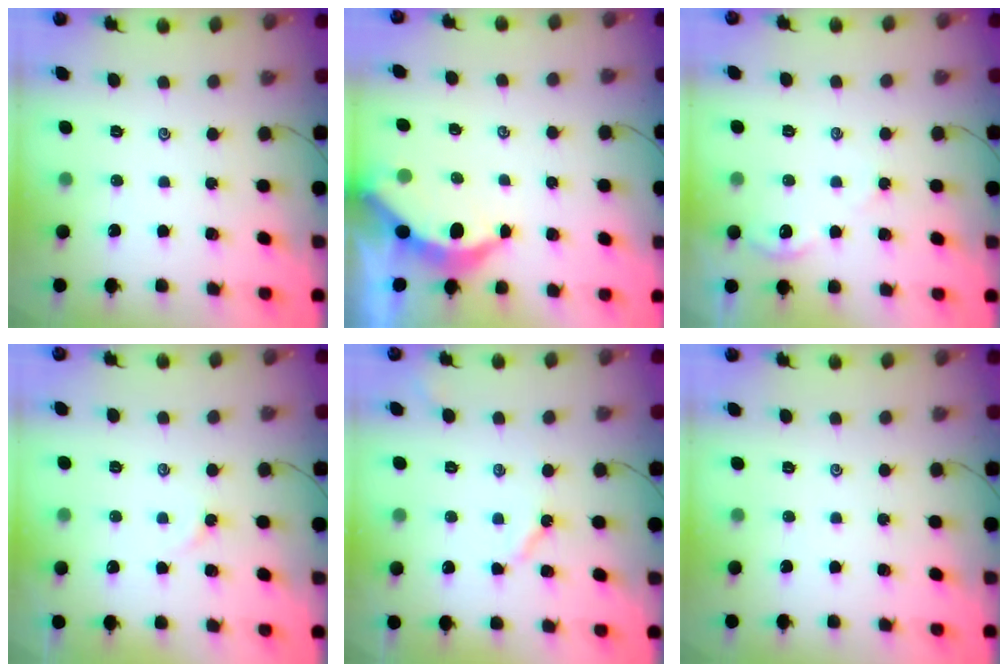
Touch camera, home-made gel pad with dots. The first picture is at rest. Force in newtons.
{"total": 3.6, "press": 3.6, "slide": 0.4}
{"total": 2.4, "press": 2.4, "slide": 0.4}
{"total": 2.1, "press": 2.1, "slide": 0.4}
{"total": 4.0, "press": 4.0, "slide": 0.2}
{"total": 0.0}